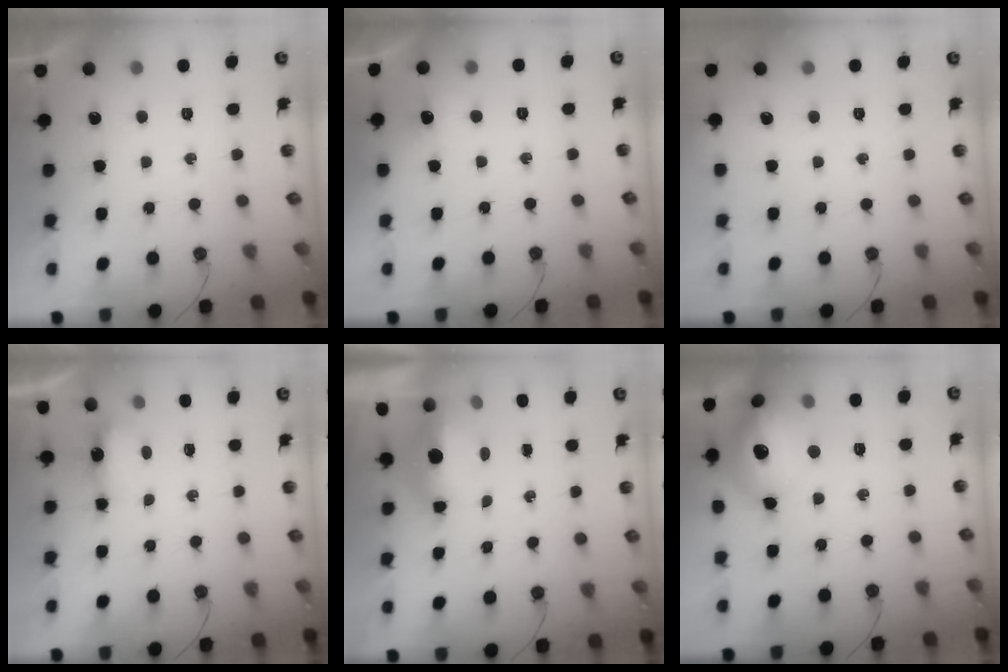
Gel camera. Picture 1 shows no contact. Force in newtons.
{"total": 3.9, "press": 3.8, "slide": 1.0}
{"total": 0.0}
{"total": 11.1, "press": 5.0, "slide": 9.9}
{"total": 14.2, "press": 7.5, "slide": 12.0}
{"total": 18.5, "press": 18.4, "slide": 1.5}